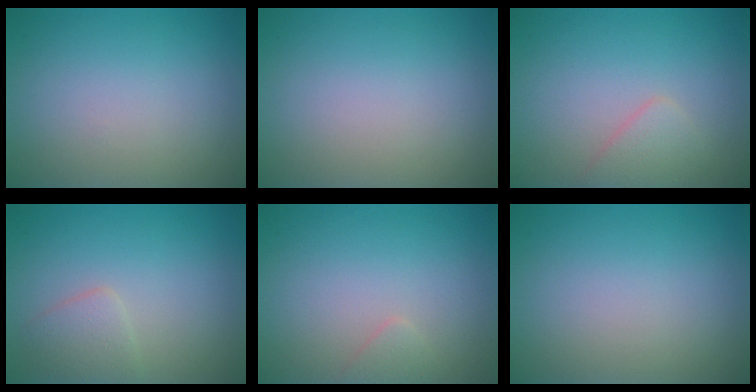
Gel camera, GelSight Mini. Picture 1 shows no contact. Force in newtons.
{"total": 0.0}
{"total": 1.8, "press": 1.8, "slide": 0.1}
{"total": 1.9, "press": 1.9, "slide": 0.0}
{"total": 0.9, "press": 0.9, "slide": 0.1}
{"total": 0.0}